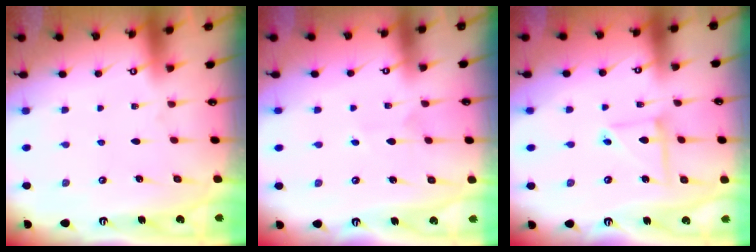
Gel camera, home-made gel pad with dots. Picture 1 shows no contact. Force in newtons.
{"total": 2.8, "press": 2.7, "slide": 0.3}
{"total": 6.6, "press": 6.6, "slide": 0.5}